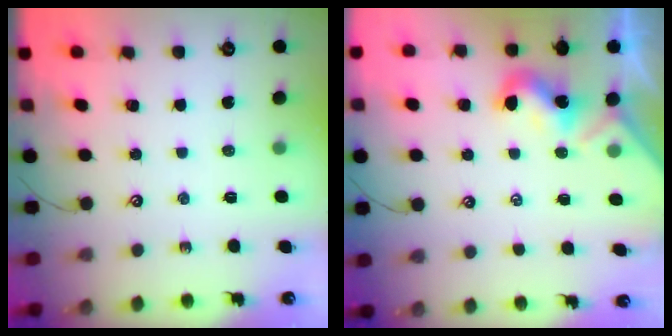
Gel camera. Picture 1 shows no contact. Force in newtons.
{"total": 1.7, "press": 1.6, "slide": 0.4}